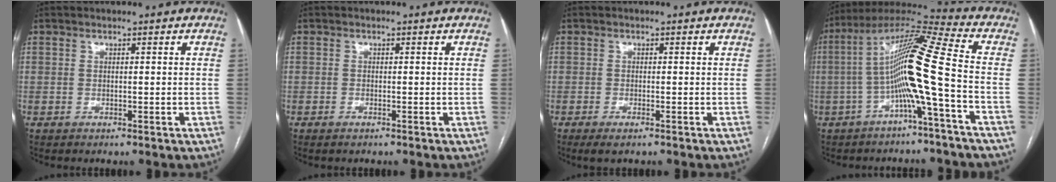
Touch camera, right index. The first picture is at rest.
{"total": 0.6, "force": [-0.4, 0.1, 0.4], "torque": [-0.006, 0.000, -0.007]}
{"total": 2.3, "force": [-1.4, 0.5, 1.7], "torque": [-0.028, -0.003, -0.022]}
{"total": 13.5, "force": [-2.6, -1.2, 13.2], "torque": [-0.236, 0.024, -0.058]}